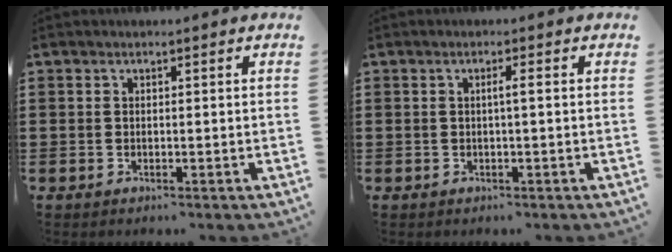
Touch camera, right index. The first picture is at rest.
{"total": 1.4, "force": [-0.1, -0.2, 1.4], "torque": [-0.025, -0.001, -0.004]}